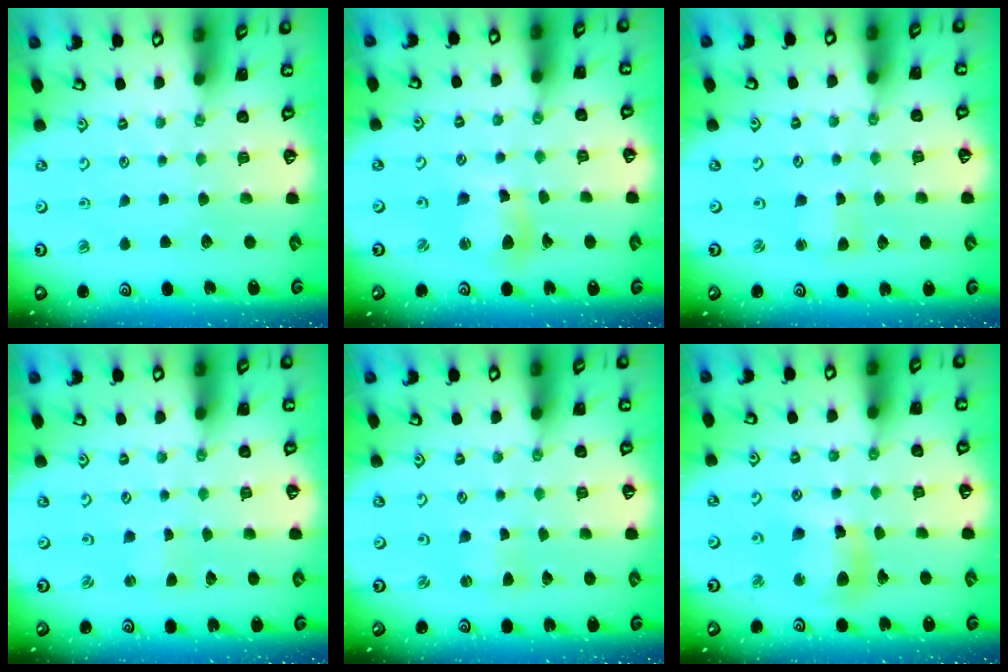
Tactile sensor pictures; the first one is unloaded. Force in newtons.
{"total": 9.0, "press": 9.0, "slide": 1.0}
{"total": 2.3, "press": 2.3, "slide": 0.3}
{"total": 0.0}
{"total": 1.0, "press": 1.0, "slide": 0.1}
{"total": 11.9, "press": 11.8, "slide": 1.5}